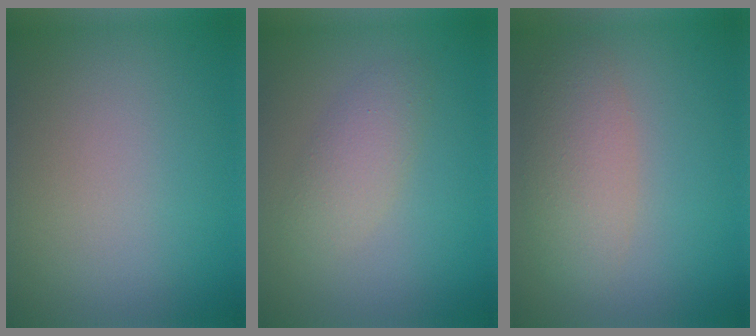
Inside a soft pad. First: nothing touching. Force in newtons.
{"total": 2.3, "press": 2.3, "slide": 0.1}
{"total": 3.5, "press": 3.5, "slide": 0.2}